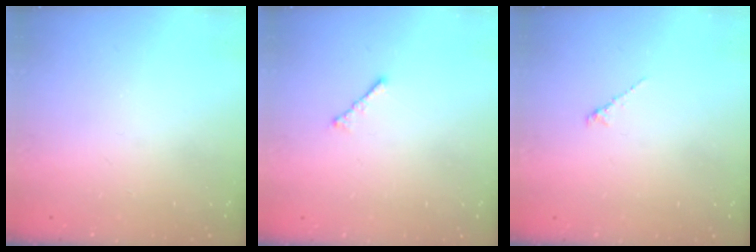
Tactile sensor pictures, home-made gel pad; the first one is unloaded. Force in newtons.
{"total": 1.9, "press": 1.8, "slide": 0.5}
{"total": 1.2, "press": 1.1, "slide": 0.4}